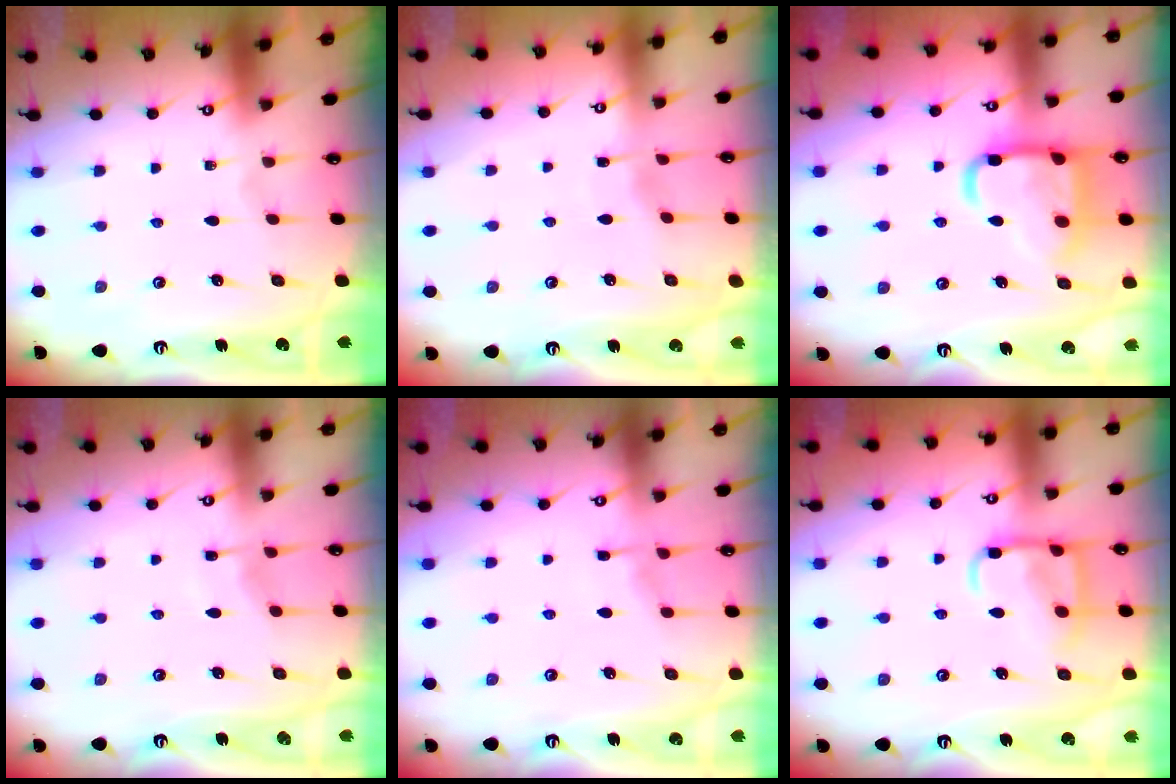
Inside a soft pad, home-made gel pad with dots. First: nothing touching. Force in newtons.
{"total": 2.0, "press": 2.0, "slide": 0.3}
{"total": 17.6, "press": 17.5, "slide": 1.8}
{"total": 4.0, "press": 4.0, "slide": 0.6}
{"total": 3.0, "press": 3.0, "slide": 0.5}
{"total": 12.0, "press": 12.0, "slide": 1.1}